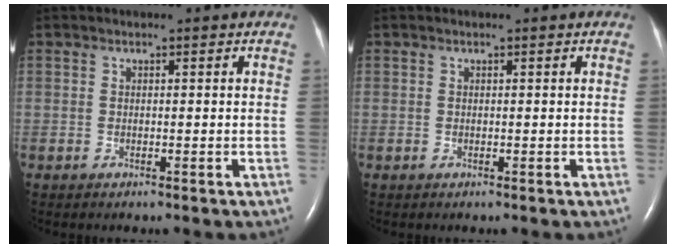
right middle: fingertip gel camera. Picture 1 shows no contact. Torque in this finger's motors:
{"motor_torque": [0.00, 0.00, 0.00, 0.01]}